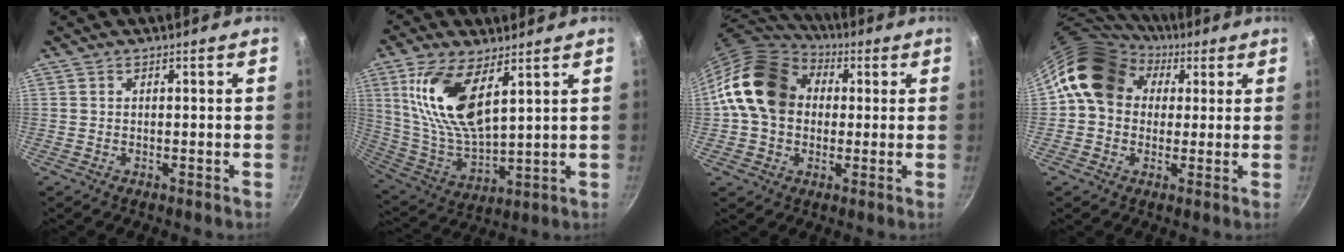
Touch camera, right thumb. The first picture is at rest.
{"total": 15.9, "force": [6.7, 6.8, 12.8], "torque": [-0.246, -0.042, 0.141]}
{"total": 17.0, "force": [2.7, 13.3, 10.3], "torque": [-0.158, 0.026, 0.034]}
{"total": 14.2, "force": [4.1, 11.5, 7.2], "torque": [-0.091, 0.019, 0.056]}